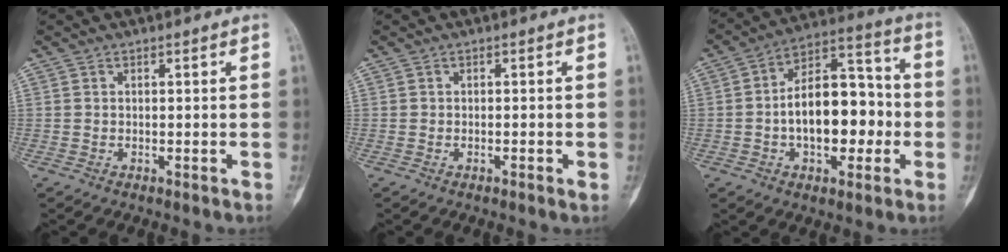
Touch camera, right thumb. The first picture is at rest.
{"total": 1.0, "force": [-0.4, 0.2, 0.9], "torque": [-0.020, -0.001, -0.006]}
{"total": 17.1, "force": [-2.2, 9.8, 13.9], "torque": [-0.185, 0.044, -0.039]}